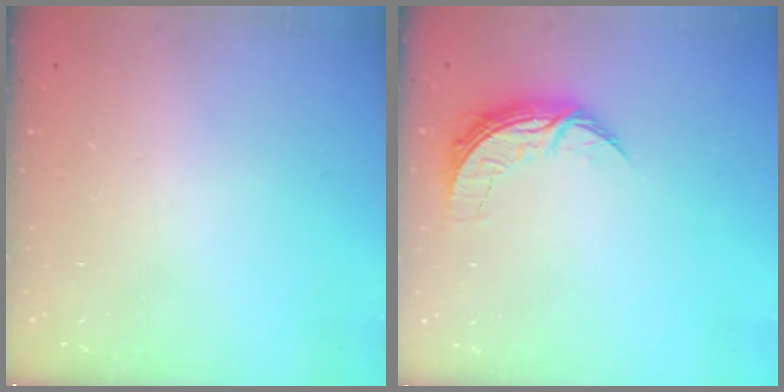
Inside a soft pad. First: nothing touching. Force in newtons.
{"total": 7.2, "press": 7.2, "slide": 0.2}